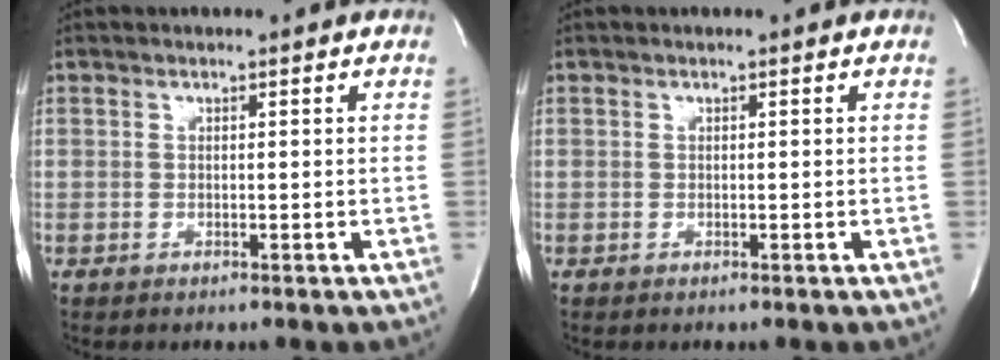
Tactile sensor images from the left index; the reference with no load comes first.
{"total": 0.0}